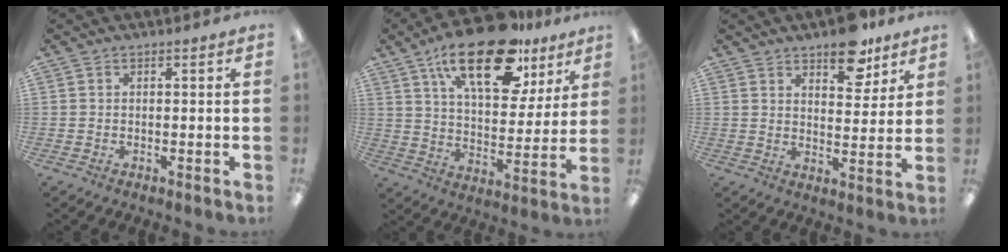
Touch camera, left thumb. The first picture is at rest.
{"total": 22.9, "force": [14.1, 10.2, 14.9], "torque": [-0.234, -0.067, 0.237]}
{"total": 10.1, "force": [7.5, 4.8, 4.9], "torque": [-0.044, -0.045, 0.127]}